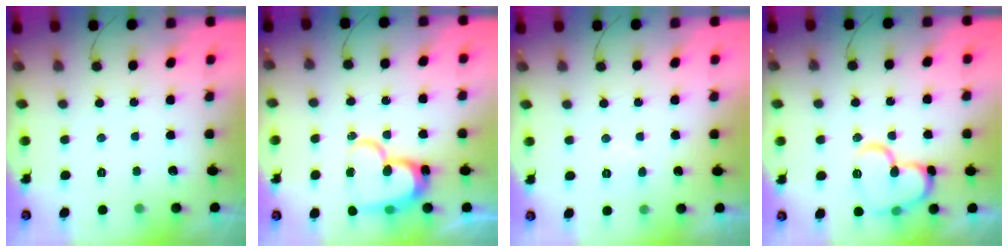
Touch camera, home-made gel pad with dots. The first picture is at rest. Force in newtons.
{"total": 17.5, "press": 17.5, "slide": 1.2}
{"total": 3.8, "press": 3.8, "slide": 0.3}
{"total": 15.7, "press": 15.6, "slide": 1.9}